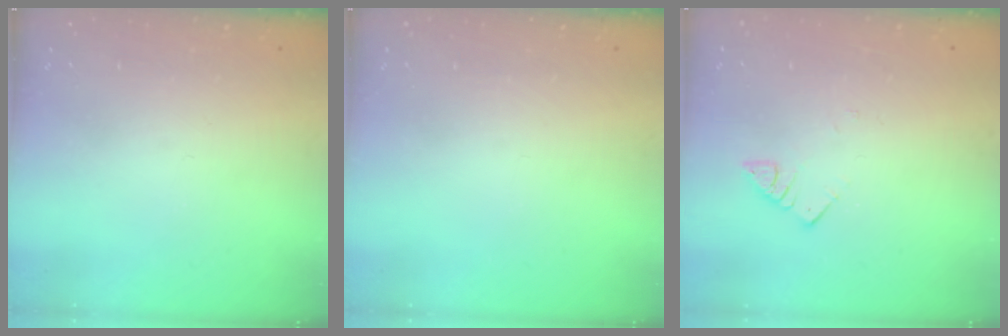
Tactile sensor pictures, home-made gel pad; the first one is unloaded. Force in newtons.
{"total": 0.0}
{"total": 2.4, "press": 2.4, "slide": 0.4}